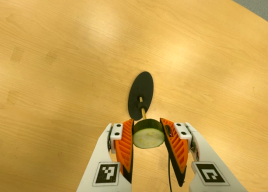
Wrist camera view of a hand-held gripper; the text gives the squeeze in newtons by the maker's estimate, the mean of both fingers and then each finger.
{"total": 12.3, "left": 11.5, "right": 13.0}